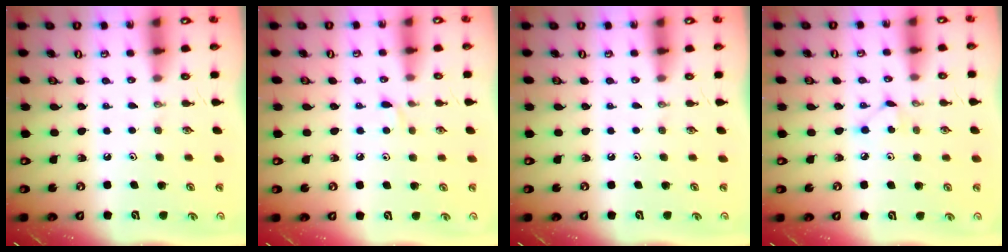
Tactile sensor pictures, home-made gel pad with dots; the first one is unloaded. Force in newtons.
{"total": 4.0, "press": 4.0, "slide": 0.6}
{"total": 0.0}
{"total": 3.7, "press": 3.7, "slide": 0.3}